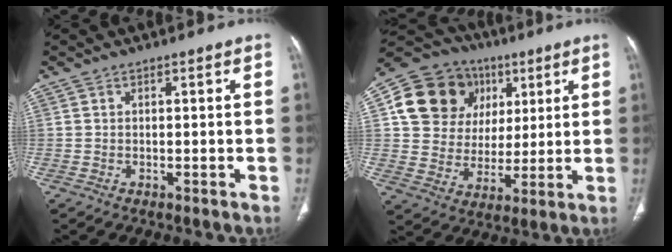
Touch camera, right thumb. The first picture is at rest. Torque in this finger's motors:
{"motor_torque": [-0.50, 0.53, 0.22, 0.12, 0.15]}